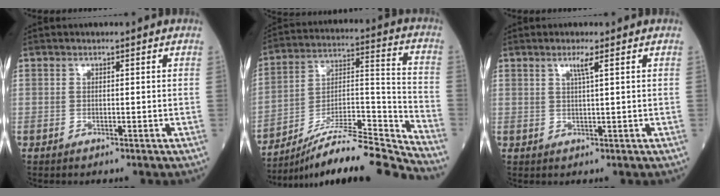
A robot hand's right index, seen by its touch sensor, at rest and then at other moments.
{"total": 18.7, "force": [-17.1, -0.5, 7.5], "torque": [-0.123, 0.026, -0.289]}
{"total": 2.0, "force": [1.0, -0.4, 1.7], "torque": [-0.036, -0.002, 0.019]}